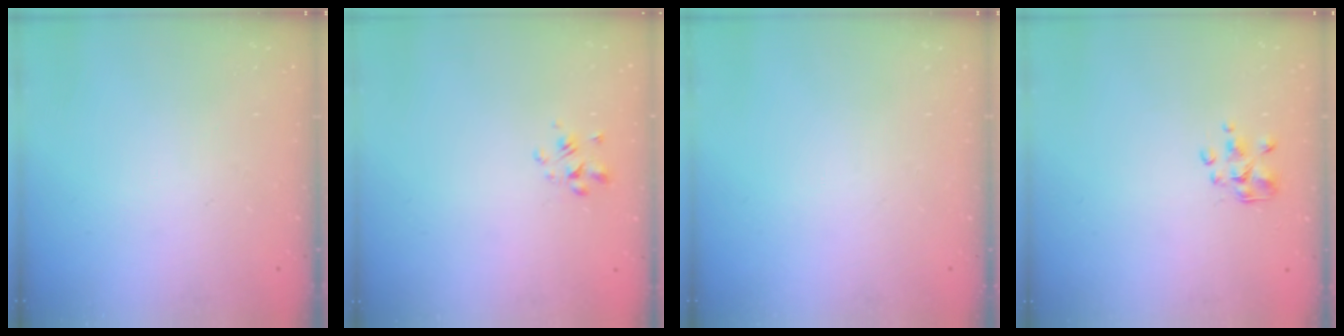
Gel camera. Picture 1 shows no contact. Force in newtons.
{"total": 1.4, "press": 1.2, "slide": 0.8}
{"total": 0.0}
{"total": 2.3, "press": 2.1, "slide": 0.7}